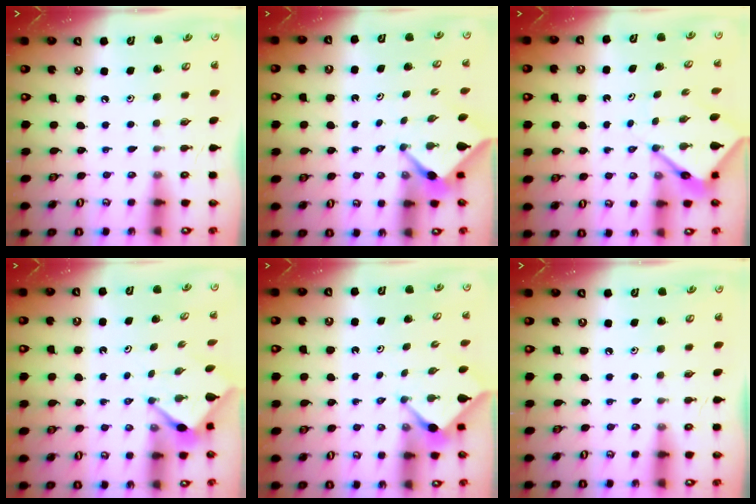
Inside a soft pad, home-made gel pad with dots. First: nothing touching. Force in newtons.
{"total": 3.2, "press": 3.2, "slide": 0.3}
{"total": 5.9, "press": 5.9, "slide": 0.6}
{"total": 3.0, "press": 3.0, "slide": 0.3}
{"total": 3.1, "press": 3.1, "slide": 0.3}
{"total": 0.0}